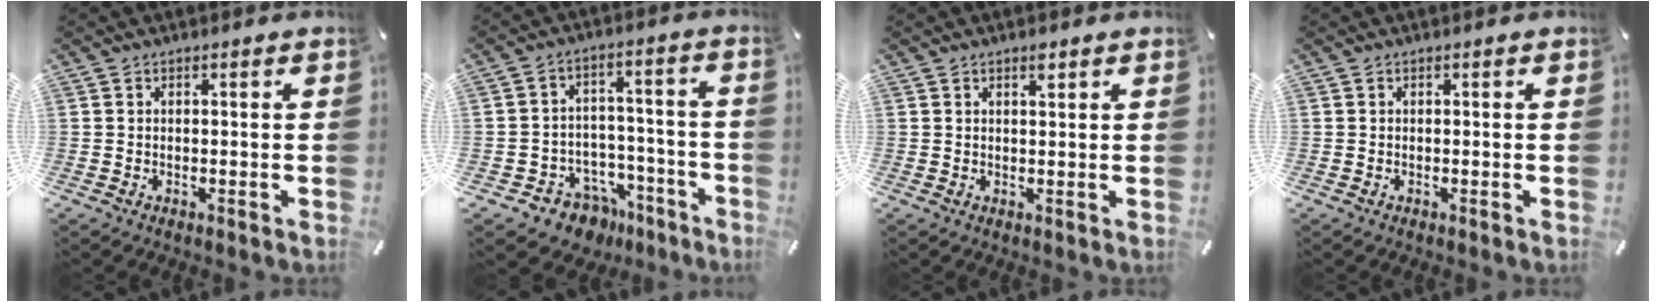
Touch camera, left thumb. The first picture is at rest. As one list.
[{"total": 8.1, "force": [-4.7, 6.4, 1.4], "torque": [-0.021, 0.032, -0.075]}, {"total": 1.7, "force": [1.1, 0.6, 1.2], "torque": [-0.017, -0.003, 0.017]}, {"total": 0.0}]